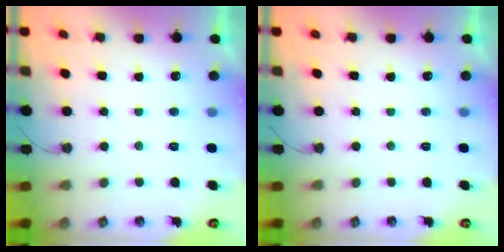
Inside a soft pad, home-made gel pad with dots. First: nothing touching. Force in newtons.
{"total": 0.0}